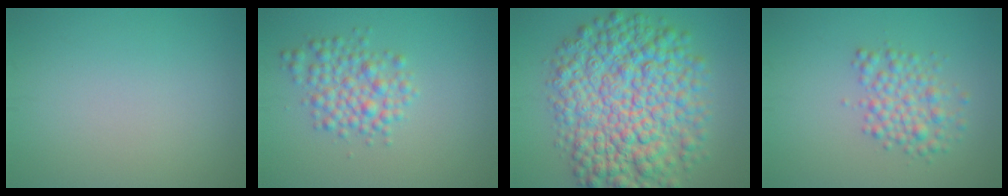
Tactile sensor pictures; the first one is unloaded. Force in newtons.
{"total": 3.7, "press": 3.7, "slide": 0.1}
{"total": 12.5, "press": 12.5, "slide": 0.2}
{"total": 3.3, "press": 3.3, "slide": 0.0}